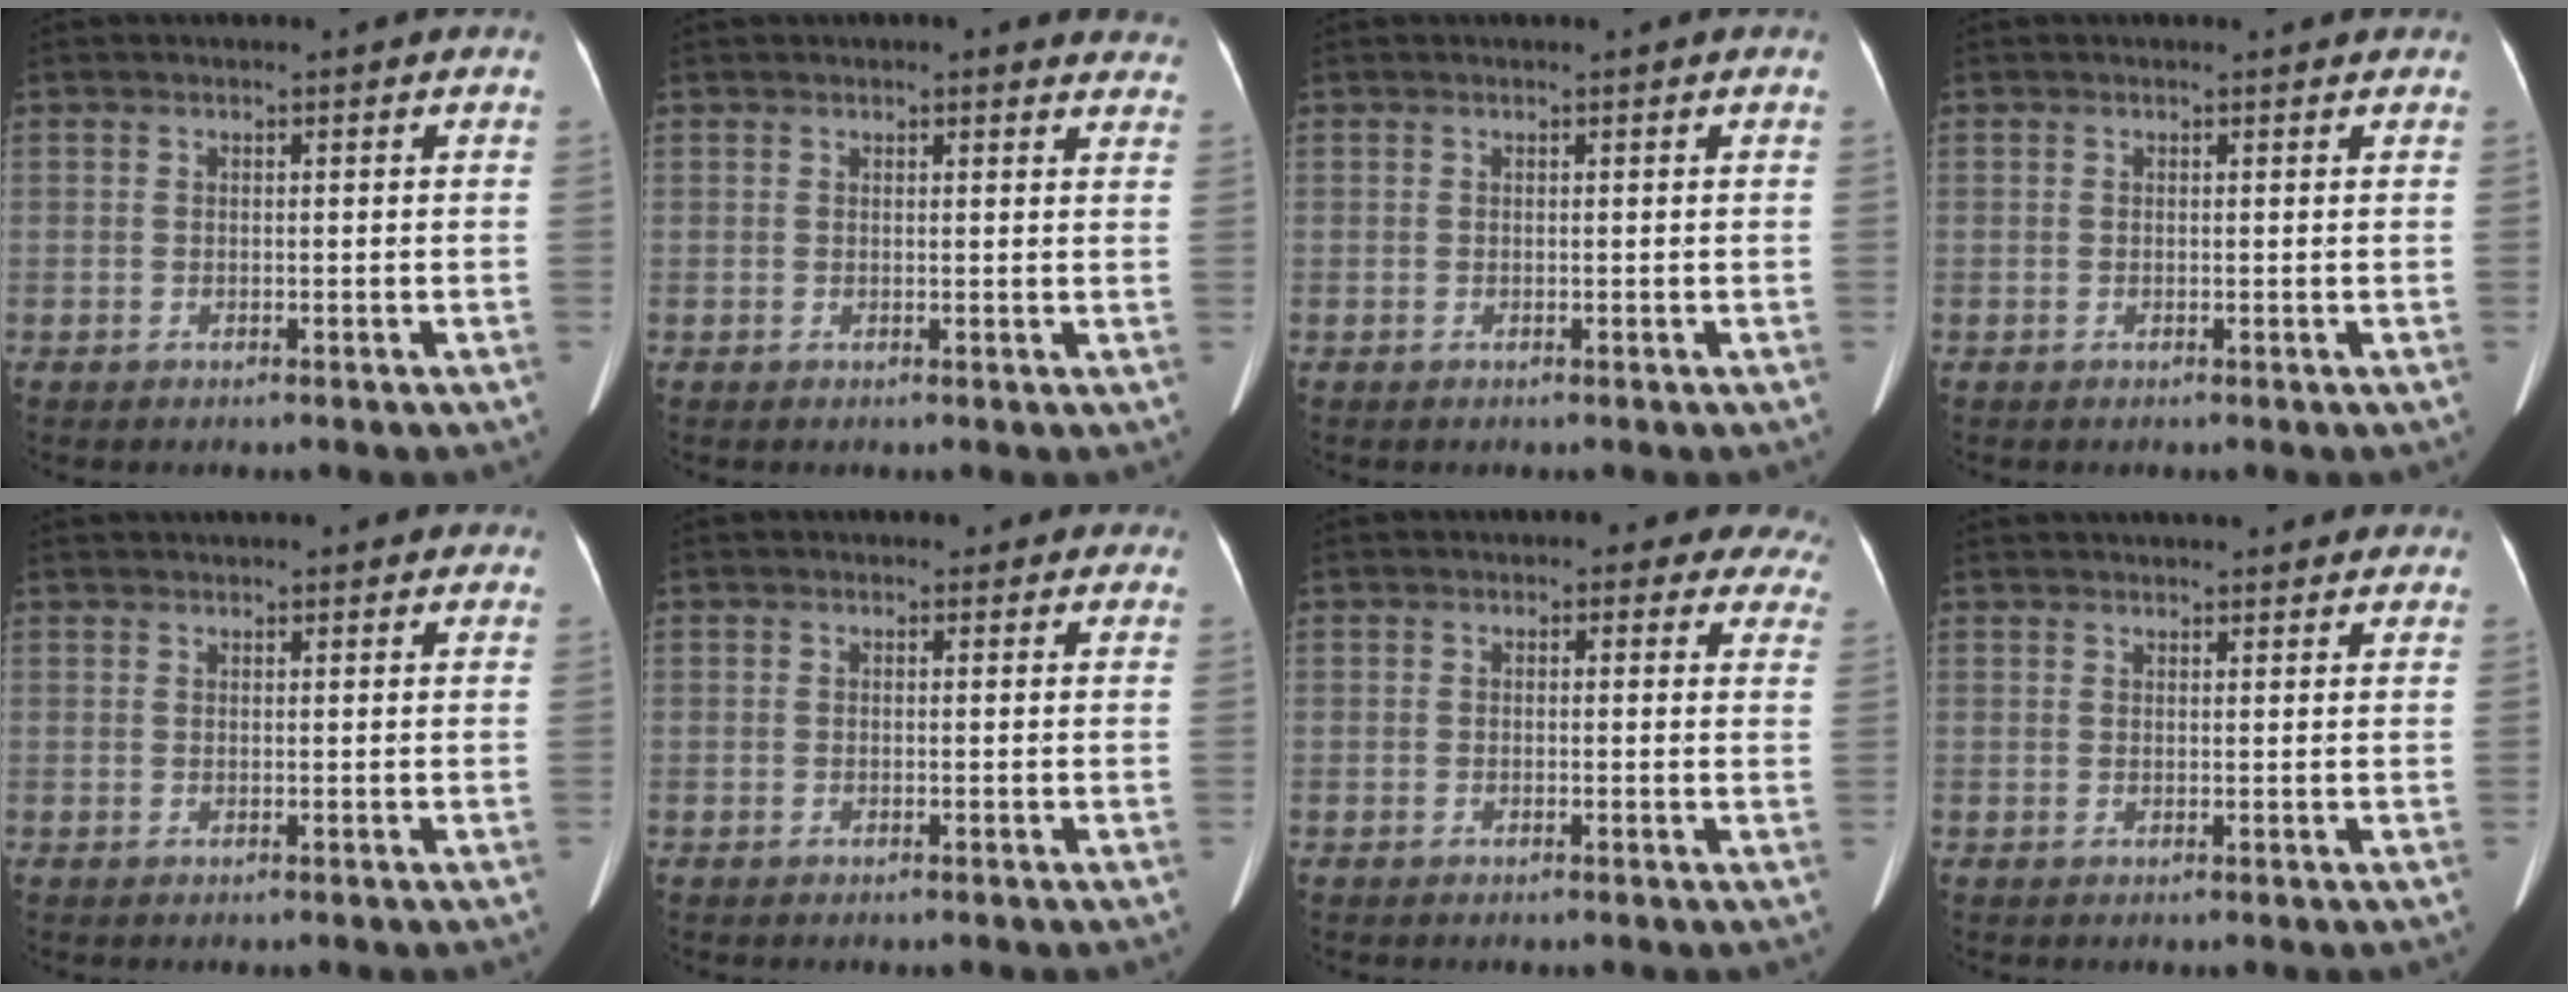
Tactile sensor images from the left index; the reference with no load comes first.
{"total": 6.2, "force": [5.7, 1.7, 1.9], "torque": [0.003, 0.001, 0.043]}
{"total": 0.0}
{"total": 0.9, "force": [0.7, 0.5, 0.0], "torque": [-0.009, 0.008, 0.004]}
{"total": 7.1, "force": [6.1, 1.9, 3.0], "torque": [-0.036, 0.033, 0.079]}
{"total": 2.3, "force": [1.8, 1.4, 0.4], "torque": [0.009, 0.004, 0.009]}
{"total": 8.9, "force": [7.8, 3.9, 1.8], "torque": [0.025, -0.005, 0.051]}
{"total": 11.6, "force": [10.3, 2.9, 4.4], "torque": [-0.043, 0.035, 0.124]}